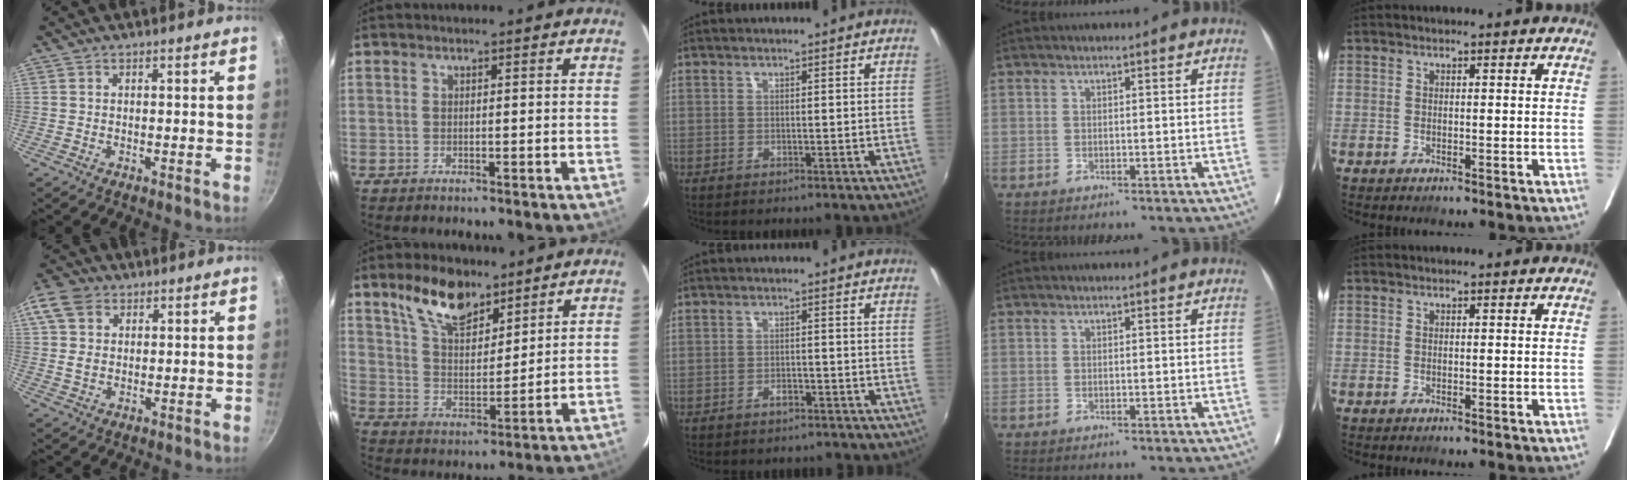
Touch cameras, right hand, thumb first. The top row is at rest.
{"thumb": {"total": 8.5, "force": [3.1, 6.3, 4.8], "torque": [-0.083, -0.002, 0.049]}, "index": {"total": 11.4, "force": [8.0, 5.2, 6.3], "torque": [-0.110, 0.008, 0.151]}, "middle": {"total": 4.3, "force": [-3.7, 1.7, 1.2], "torque": [-0.030, -0.001, -0.048]}}